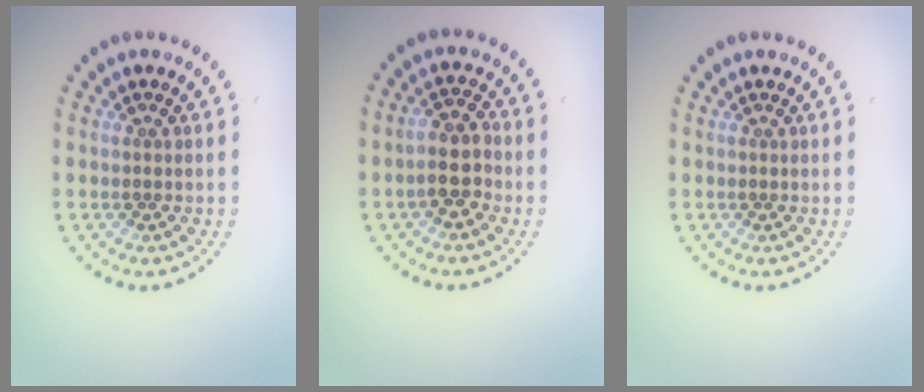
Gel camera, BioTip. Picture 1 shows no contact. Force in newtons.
{"total": 3.0, "press": 2.7, "slide": 1.2}
{"total": 0.0}